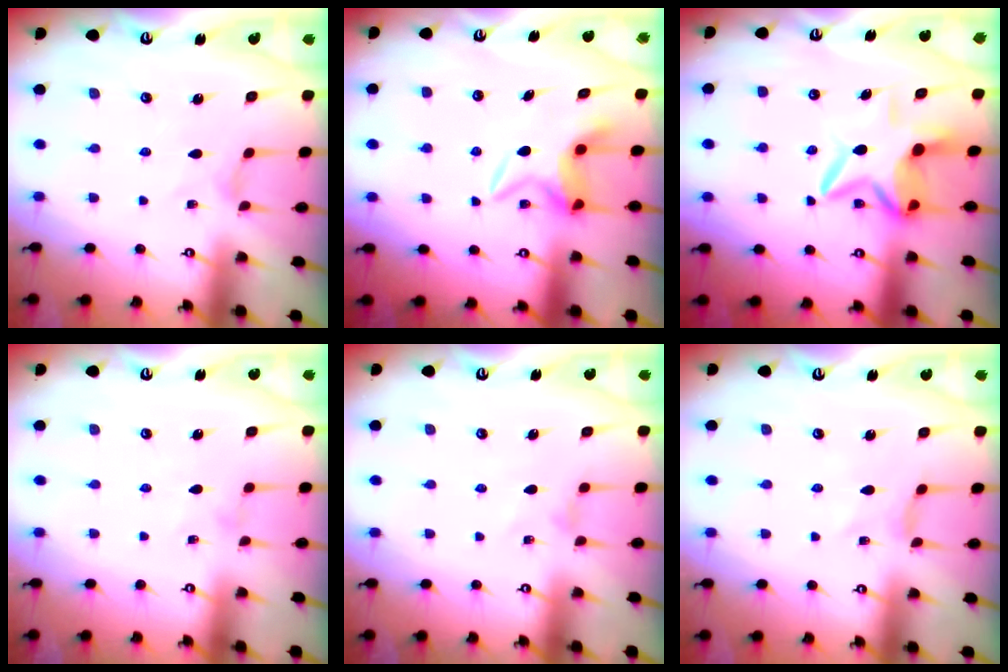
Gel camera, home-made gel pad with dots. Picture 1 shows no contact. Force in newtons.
{"total": 6.0, "press": 6.0, "slide": 0.4}
{"total": 8.7, "press": 8.6, "slide": 1.5}
{"total": 0.0}
{"total": 1.3, "press": 1.3, "slide": 0.4}
{"total": 0.6, "press": 0.6, "slide": 0.2}